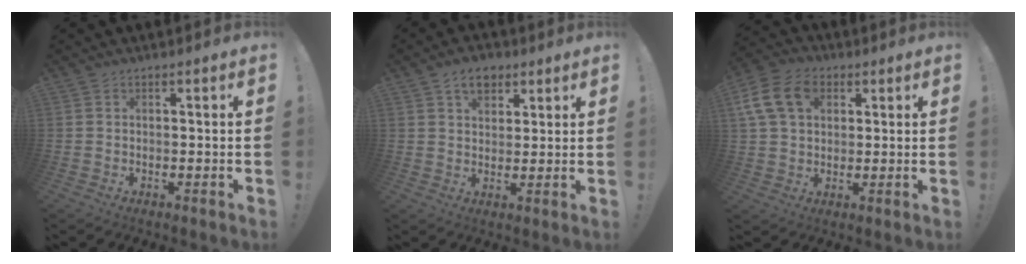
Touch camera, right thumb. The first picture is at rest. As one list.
[{"total": 7.2, "force": [4.1, 4.9, 3.3], "torque": [-0.046, -0.011, 0.076]}, {"total": 14.1, "force": [4.7, 10.4, 8.3], "torque": [-0.148, -0.006, 0.093]}]